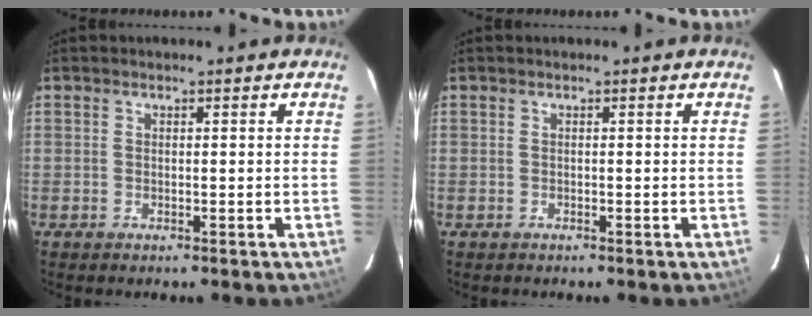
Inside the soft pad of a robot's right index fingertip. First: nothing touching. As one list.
[{"total": 0.0}]